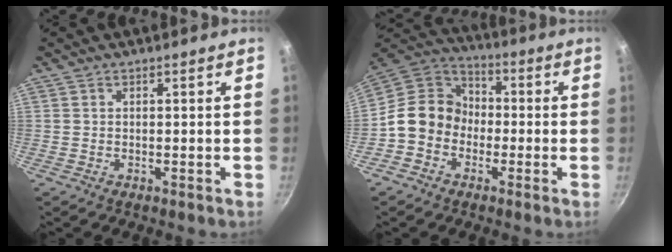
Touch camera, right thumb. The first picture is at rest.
{"total": 11.9, "force": [-2.7, 10.1, 5.6], "torque": [-0.060, 0.044, -0.075]}